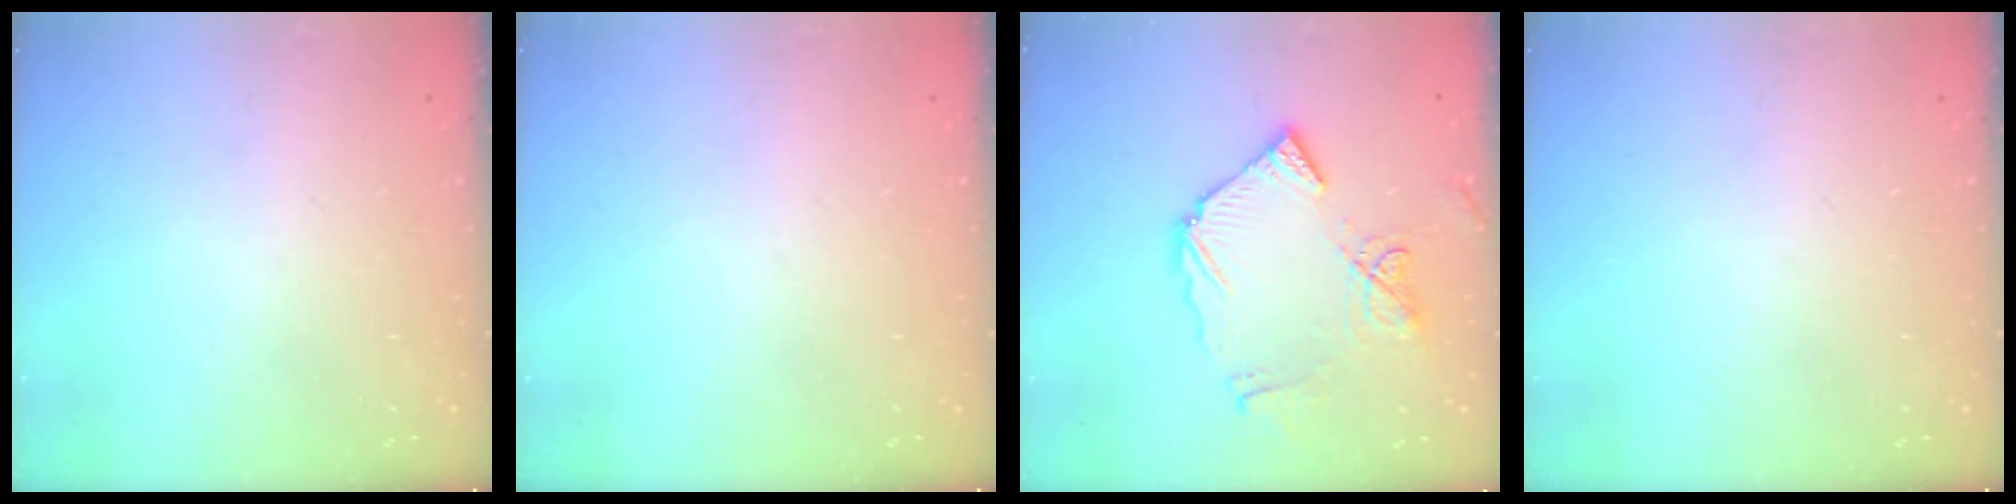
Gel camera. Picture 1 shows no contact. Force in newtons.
{"total": 0.0}
{"total": 13.4, "press": 13.3, "slide": 1.4}
{"total": 0.0}